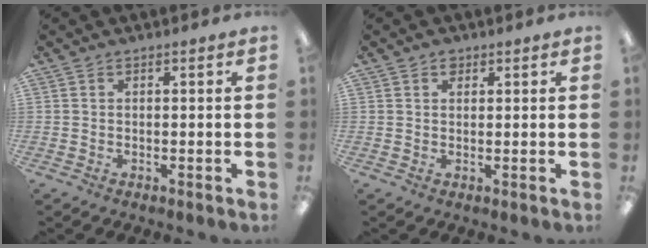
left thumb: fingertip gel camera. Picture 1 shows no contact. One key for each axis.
{"total": 1.7, "fx": 1.2, "fy": 1.1, "fz": 0.6, "tx": -0.006, "ty": -0.001, "tz": 0.019}